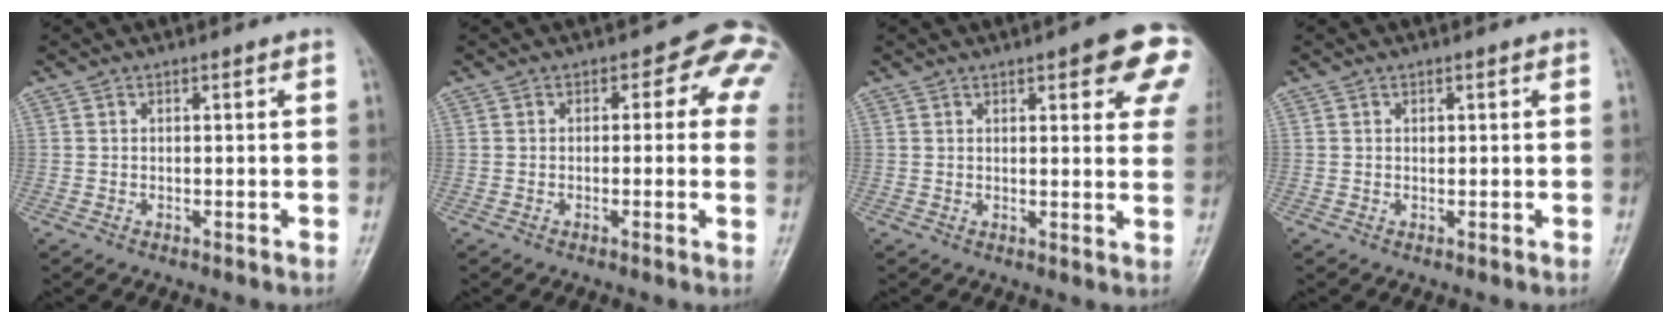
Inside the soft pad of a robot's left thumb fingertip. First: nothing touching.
{"total": 7.5, "force": [1.6, 4.5, 5.8], "torque": [-0.015, 0.009, 0.002]}
{"total": 12.6, "force": [5.9, 4.0, 10.4], "torque": [-0.088, -0.017, 0.061]}
{"total": 0.6, "force": [0.2, 0.4, 0.3], "torque": [-0.002, 0.000, 0.003]}